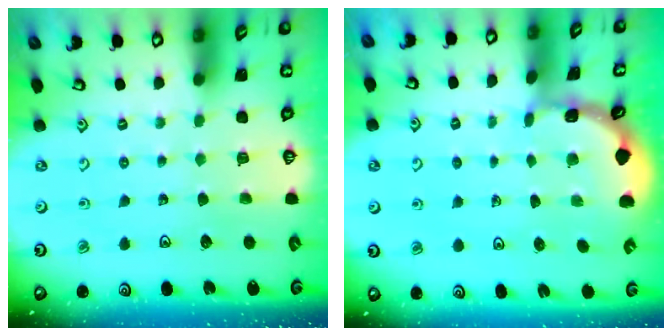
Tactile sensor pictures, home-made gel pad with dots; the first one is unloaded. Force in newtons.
{"total": 1.1, "press": 1.1, "slide": 0.1}